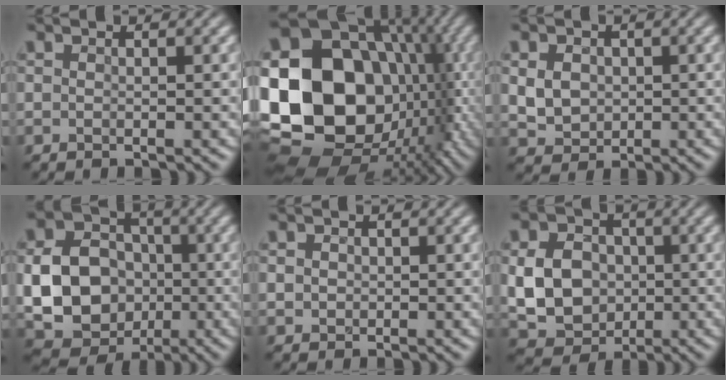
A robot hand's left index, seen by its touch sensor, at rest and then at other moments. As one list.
[{"total": 22.2, "force": [-0.9, 17.6, 13.5], "torque": [-0.265, -0.004, -0.020]}, {"total": 3.0, "force": [0.3, 2.5, 1.5], "torque": [-0.034, 0.000, 0.007]}, {"total": 11.9, "force": [-1.4, 10.2, 5.9], "torque": [-0.115, -0.025, -0.035]}, {"total": 2.1, "force": [0.7, 1.8, 0.8], "torque": [0.005, 0.019, -0.008]}, {"total": 6.6, "force": [-0.3, 5.5, 3.7], "torque": [-0.078, 0.003, -0.004]}]